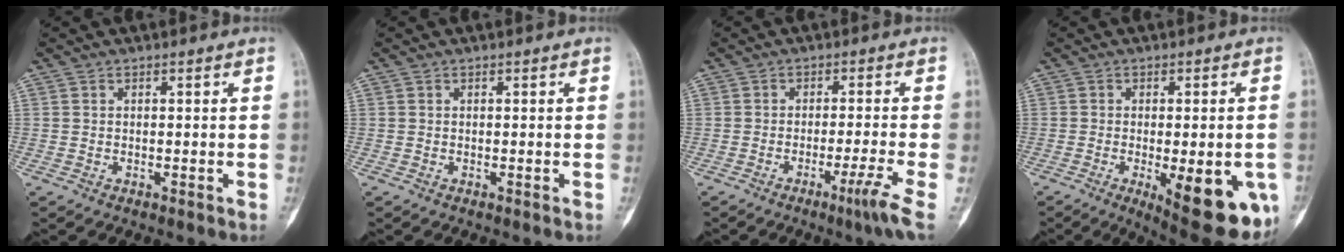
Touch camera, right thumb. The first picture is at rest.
{"total": 0.0}
{"total": 5.2, "force": [-2.7, -1.2, 4.3], "torque": [-0.081, 0.000, -0.048]}
{"total": 16.1, "force": [-5.5, 5.6, 14.0], "torque": [-0.135, -0.008, -0.055]}